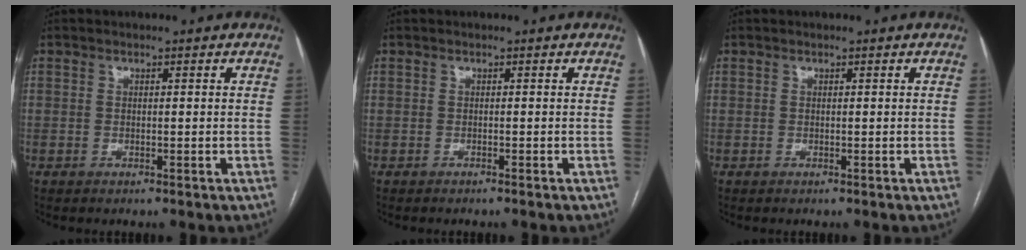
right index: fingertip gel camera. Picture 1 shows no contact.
{"total": 0.6, "force": [-0.6, -0.1, 0.3], "torque": [-0.004, 0.000, -0.005]}
{"total": 0.0}